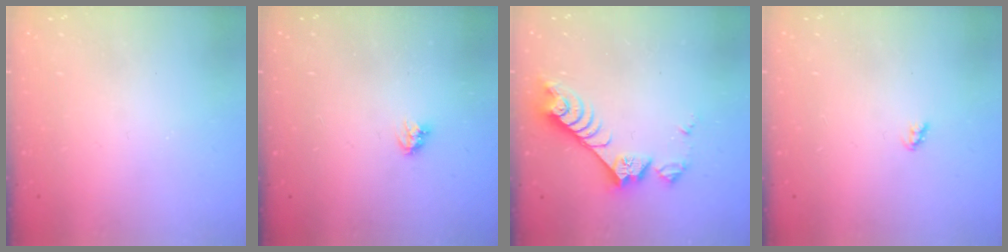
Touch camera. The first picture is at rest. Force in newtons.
{"total": 3.4, "press": 3.4, "slide": 0.4}
{"total": 8.6, "press": 8.6, "slide": 0.1}
{"total": 2.5, "press": 2.5, "slide": 0.3}